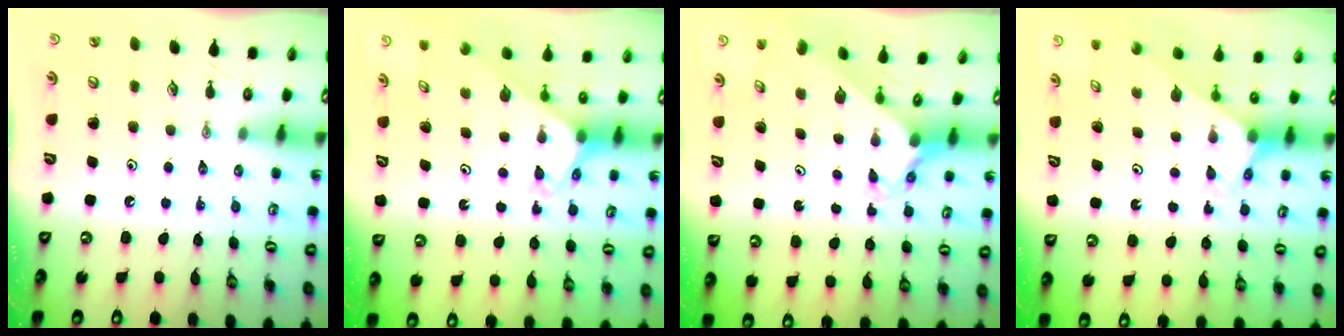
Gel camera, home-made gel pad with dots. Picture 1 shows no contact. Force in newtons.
{"total": 2.5, "press": 2.5, "slide": 0.2}
{"total": 2.7, "press": 2.7, "slide": 0.3}
{"total": 2.7, "press": 2.7, "slide": 0.2}